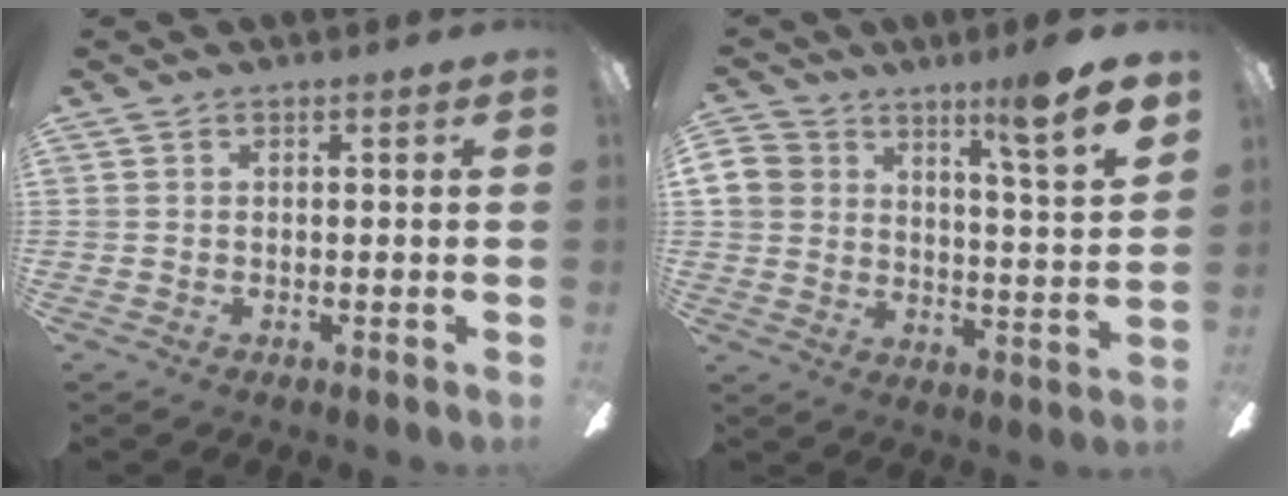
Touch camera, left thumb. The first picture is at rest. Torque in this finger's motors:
{"motor_torque": [2.07, 1.83, 1.37, -1.40, 0.18]}